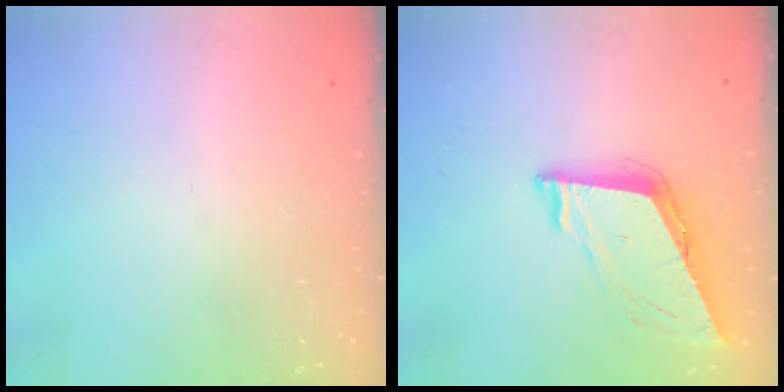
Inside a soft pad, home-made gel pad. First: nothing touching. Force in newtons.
{"total": 8.9, "press": 8.5, "slide": 2.7}